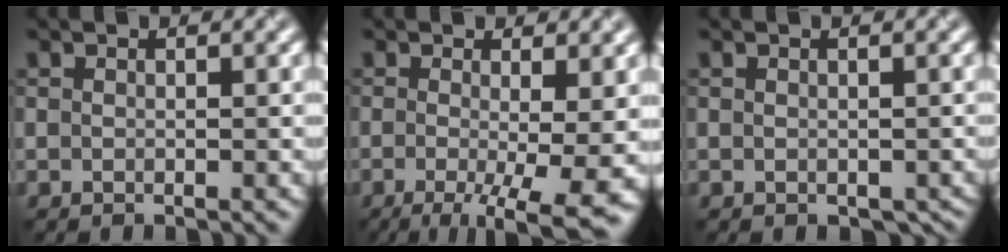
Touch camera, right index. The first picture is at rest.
{"total": 8.8, "force": [-2.3, 2.6, 8.1], "torque": [-0.112, -0.017, -0.024]}
{"total": 1.0, "force": [-0.3, 0.8, 0.6], "torque": [-0.009, -0.008, 0.000]}